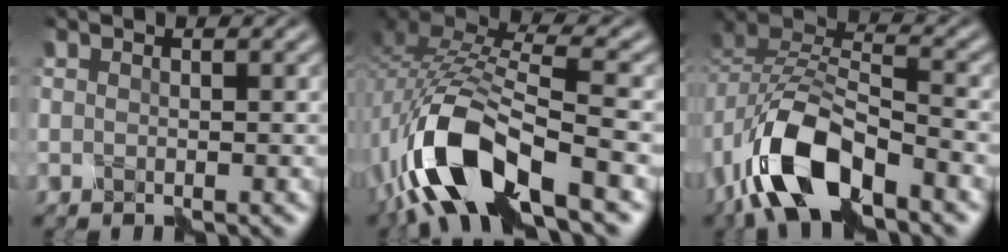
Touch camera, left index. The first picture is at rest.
{"total": 11.7, "force": [-6.3, 4.2, 8.9], "torque": [-0.194, 0.002, -0.124]}
{"total": 9.6, "force": [-6.1, 4.1, 6.2], "torque": [-0.127, 0.008, -0.121]}